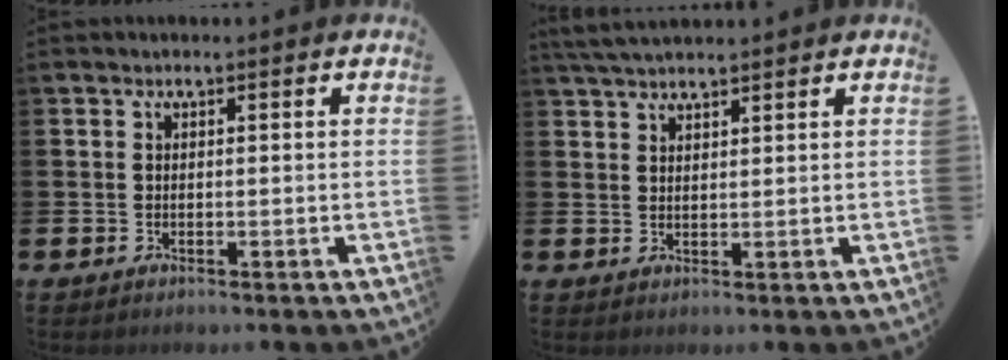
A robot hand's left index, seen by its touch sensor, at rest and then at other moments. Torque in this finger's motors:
{"motor_torque": [-0.21, -0.65, 0.62, 0.19]}